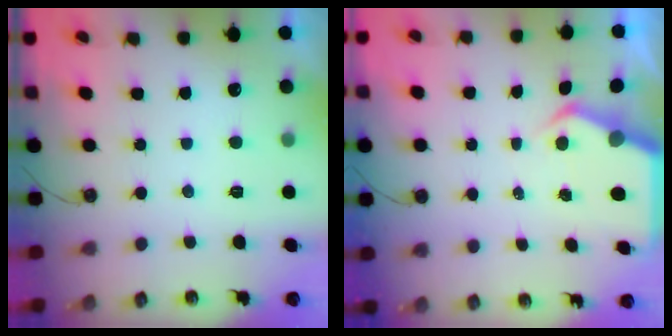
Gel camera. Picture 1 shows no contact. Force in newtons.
{"total": 5.8, "press": 5.7, "slide": 0.6}